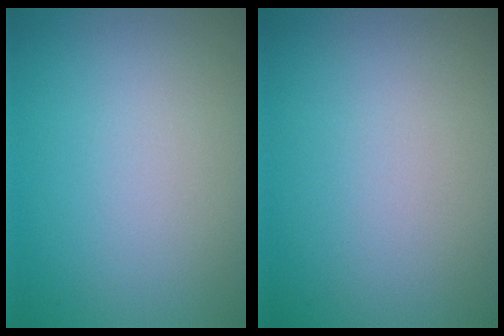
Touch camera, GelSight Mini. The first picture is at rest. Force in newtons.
{"total": 0.0}